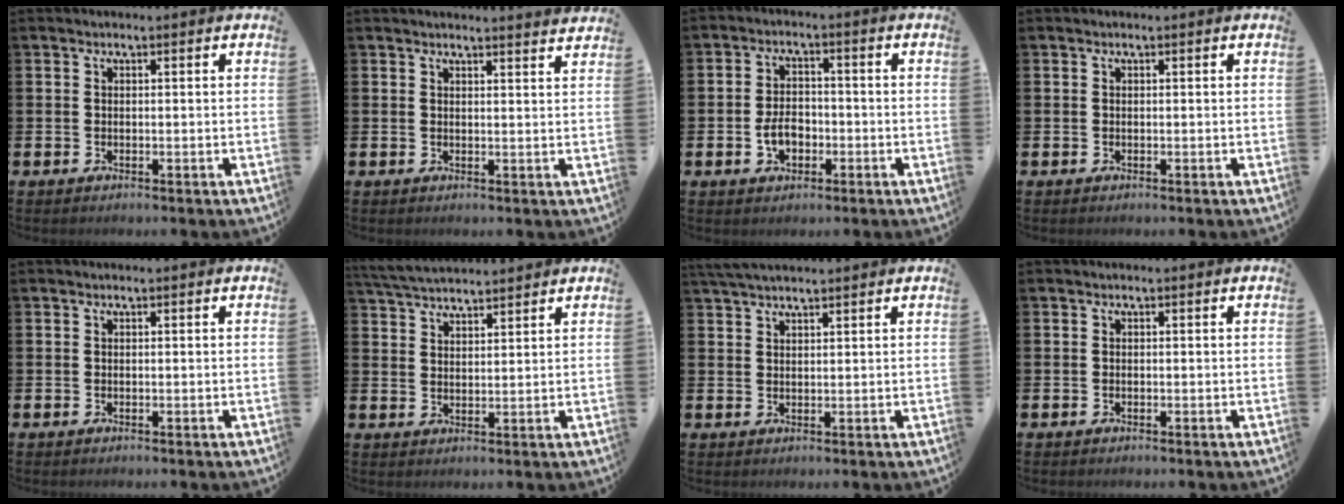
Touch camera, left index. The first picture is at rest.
{"total": 2.1, "force": [2.1, -0.2, -0.2], "torque": [0.010, -0.017, 0.036]}
{"total": 4.0, "force": [-1.2, 2.7, 2.6], "torque": [-0.035, -0.001, -0.027]}
{"total": 0.0}
{"total": 0.0}
{"total": 4.3, "force": [4.2, 0.5, 0.6], "torque": [-0.031, -0.017, 0.078]}
{"total": 3.1, "force": [2.9, 0.5, 1.0], "torque": [-0.025, -0.004, 0.053]}
{"total": 0.0}